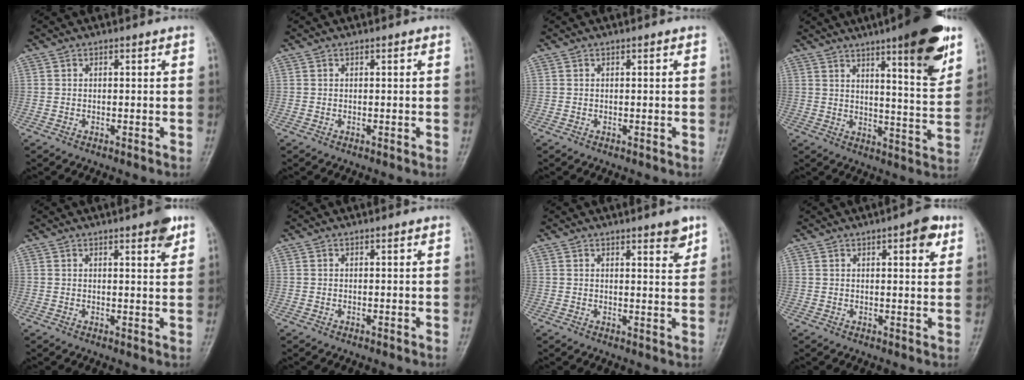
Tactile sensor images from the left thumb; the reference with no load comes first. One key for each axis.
{"total": 0.0}
{"total": 0.0}
{"total": 16.5, "fx": 9.4, "fy": 3.0, "fz": 13.2, "tx": -0.161, "ty": -0.049, "tz": 0.134}
{"total": 4.2, "fx": 2.5, "fy": 1.0, "fz": 3.2, "tx": -0.035, "ty": -0.012, "tz": 0.029}
{"total": 0.0}
{"total": 4.2, "fx": 2.7, "fy": 1.1, "fz": 3.0, "tx": -0.031, "ty": -0.017, "tz": 0.034}
{"total": 5.2, "fx": 2.6, "fy": 1.7, "fz": 4.1, "tx": -0.041, "ty": -0.007, "tz": 0.028}